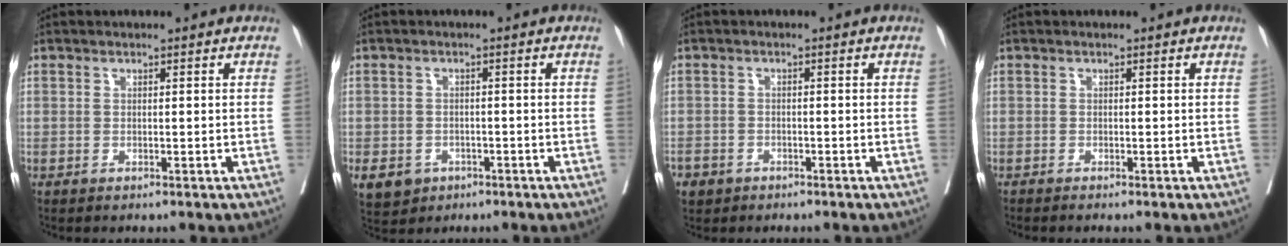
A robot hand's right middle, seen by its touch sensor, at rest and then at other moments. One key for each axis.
{"total": 9.1, "fx": -4.1, "fy": 7.6, "fz": 3.0, "tx": -0.078, "ty": -0.002, "tz": -0.055}
{"total": 3.7, "fx": -2.6, "fy": 2.6, "fz": 0.6, "tx": -0.012, "ty": 0.006, "tz": -0.041}
{"total": 0.9, "fx": -0.8, "fy": -0.1, "fz": 0.3, "tx": -0.003, "ty": 0.000, "tz": -0.015}